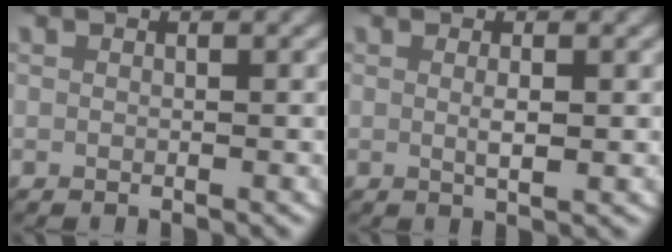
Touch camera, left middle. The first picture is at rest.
{"total": 1.4, "force": [0.3, 0.2, 1.3], "torque": [-0.023, -0.006, 0.007]}